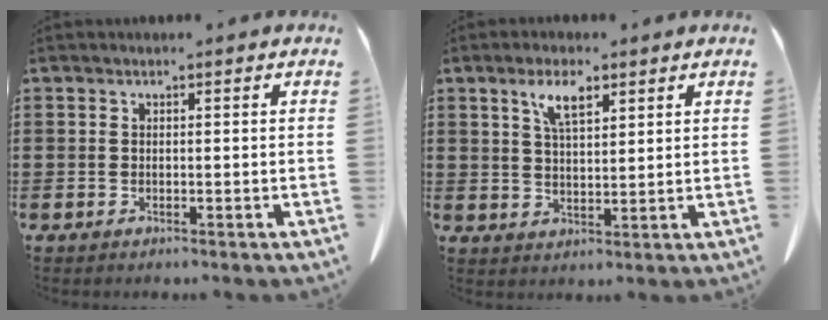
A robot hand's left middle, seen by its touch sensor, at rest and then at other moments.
{"total": 5.5, "force": [3.3, 2.0, 4.0], "torque": [-0.079, 0.003, 0.057]}